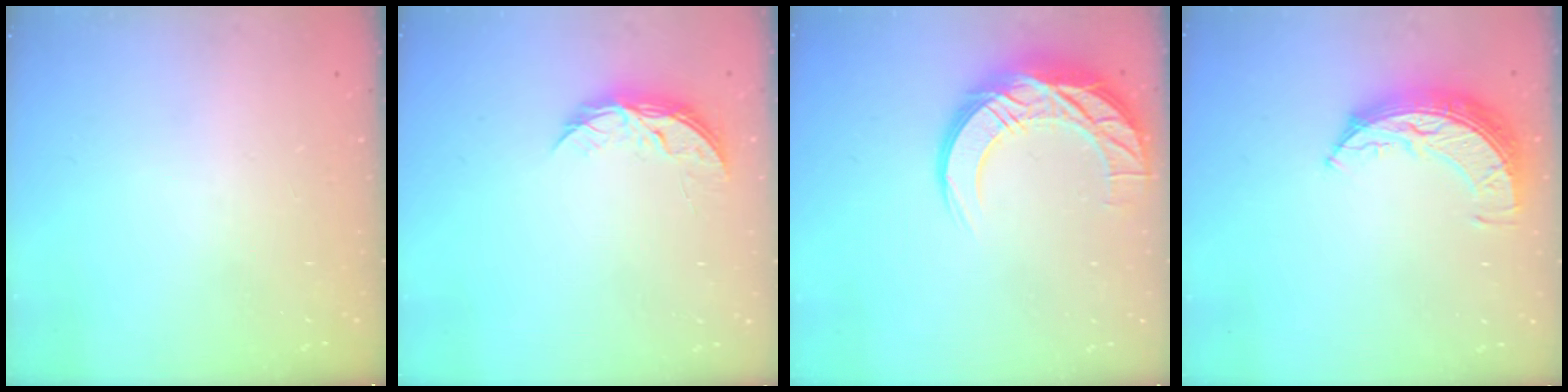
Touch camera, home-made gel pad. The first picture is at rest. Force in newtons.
{"total": 5.4, "press": 5.4, "slide": 0.5}
{"total": 15.9, "press": 15.9, "slide": 1.2}
{"total": 8.4, "press": 8.4, "slide": 0.7}